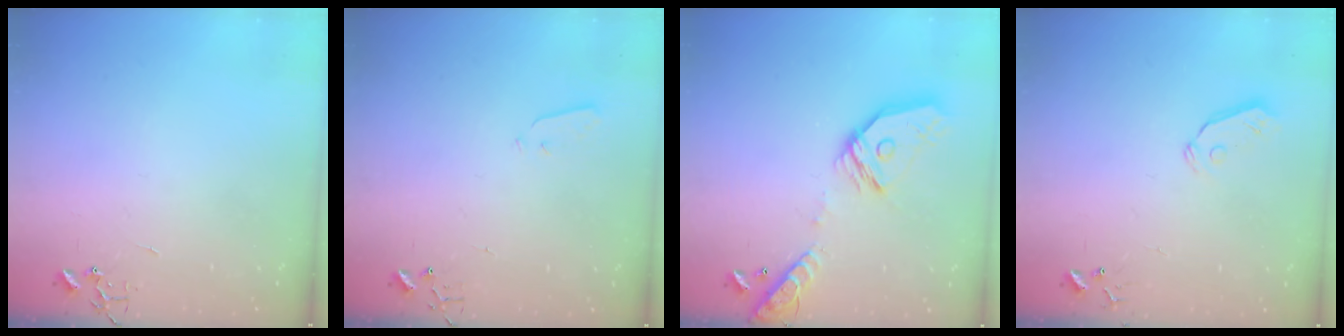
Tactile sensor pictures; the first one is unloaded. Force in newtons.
{"total": 3.3, "press": 3.2, "slide": 0.7}
{"total": 17.2, "press": 17.0, "slide": 2.2}
{"total": 5.8, "press": 5.8, "slide": 0.5}